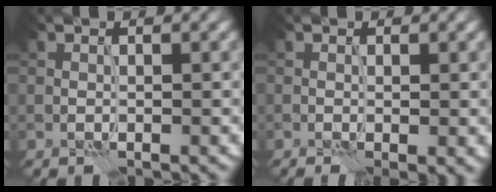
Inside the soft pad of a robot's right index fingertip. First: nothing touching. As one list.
[{"total": 1.1, "force": [-0.1, 0.0, 1.1], "torque": [-0.016, -0.002, -0.001]}]